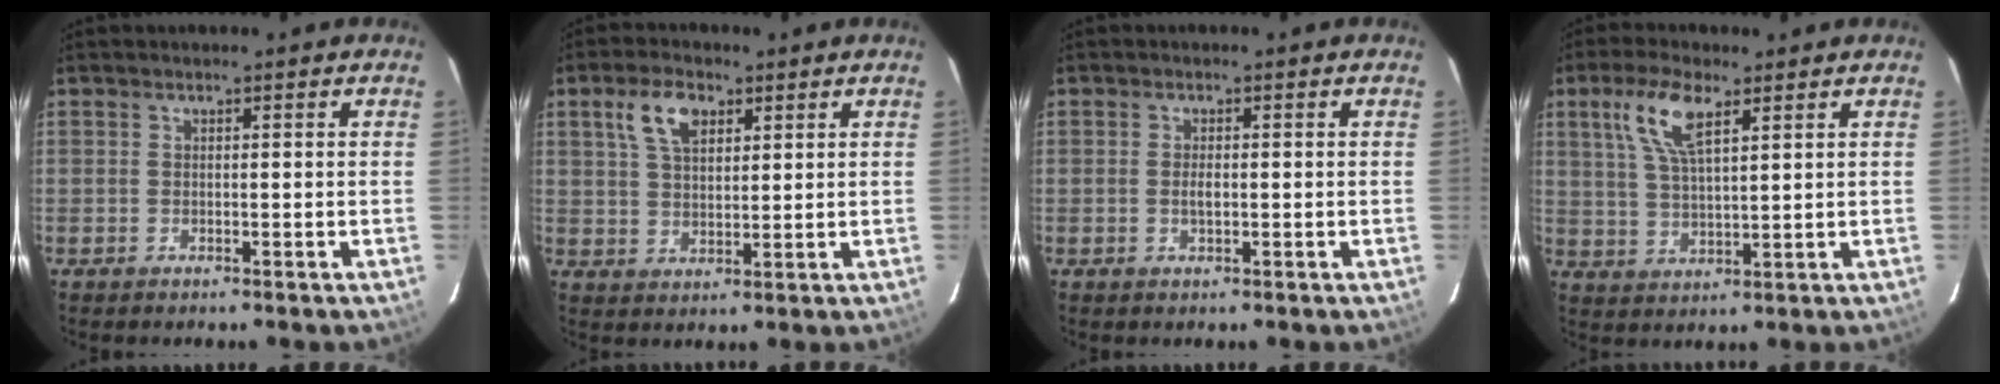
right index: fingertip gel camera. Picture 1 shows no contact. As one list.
[{"total": 7.0, "force": [3.4, 3.8, 4.8], "torque": [-0.094, 0.017, 0.064]}, {"total": 1.5, "force": [-0.2, 0.7, 1.3], "torque": [-0.024, 0.001, -0.004]}, {"total": 8.6, "force": [4.3, 3.0, 6.9], "torque": [-0.137, 0.012, 0.088]}]